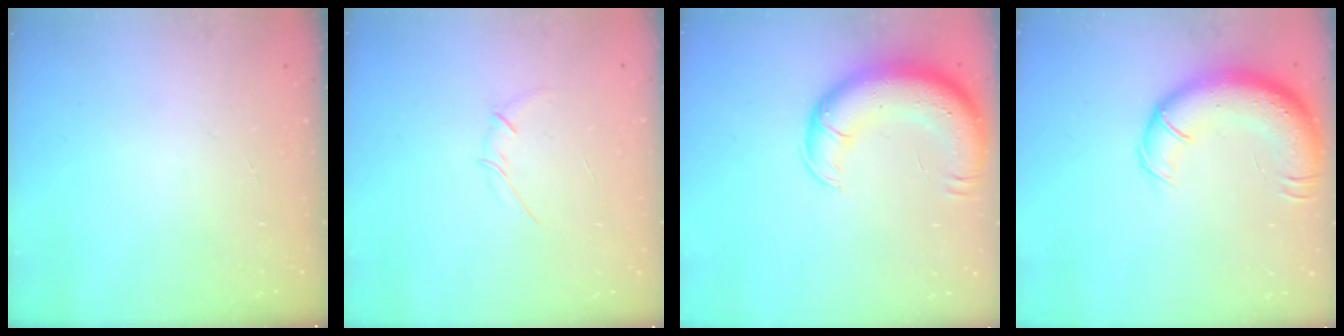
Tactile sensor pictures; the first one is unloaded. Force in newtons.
{"total": 2.7, "press": 2.6, "slide": 0.6}
{"total": 15.7, "press": 15.3, "slide": 3.9}
{"total": 16.1, "press": 15.6, "slide": 3.8}